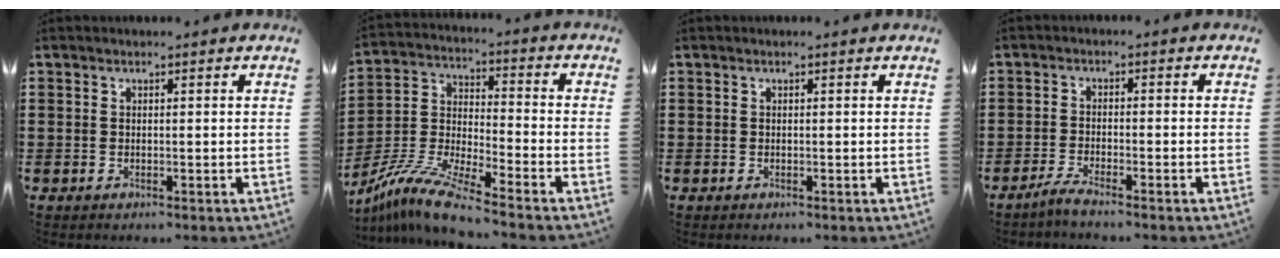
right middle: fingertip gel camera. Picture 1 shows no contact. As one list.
[{"total": 10.4, "force": [-9.2, 0.3, 4.8], "torque": [-0.113, 0.002, -0.189]}, {"total": 0.0}, {"total": 2.9, "force": [-2.6, -0.1, 1.3], "torque": [-0.029, -0.001, -0.052]}]